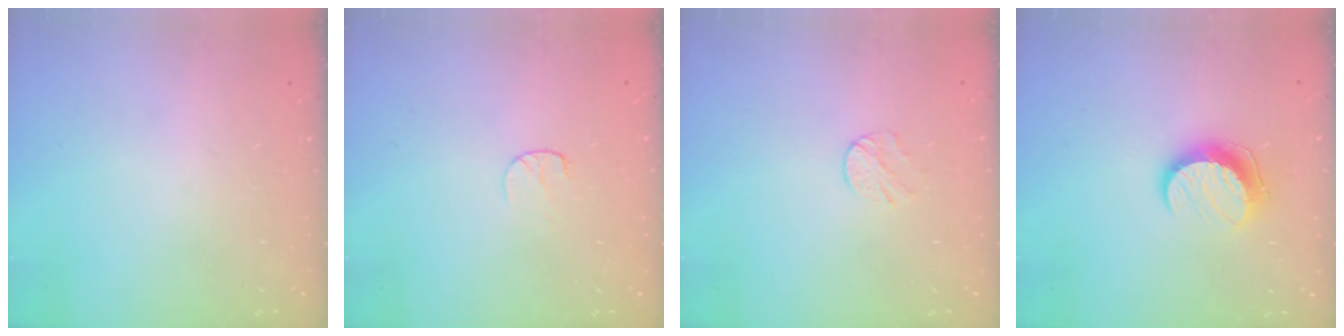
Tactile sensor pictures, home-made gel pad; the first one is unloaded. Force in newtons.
{"total": 5.8, "press": 5.8, "slide": 0.5}
{"total": 3.1, "press": 3.0, "slide": 0.4}
{"total": 9.9, "press": 9.9, "slide": 0.2}